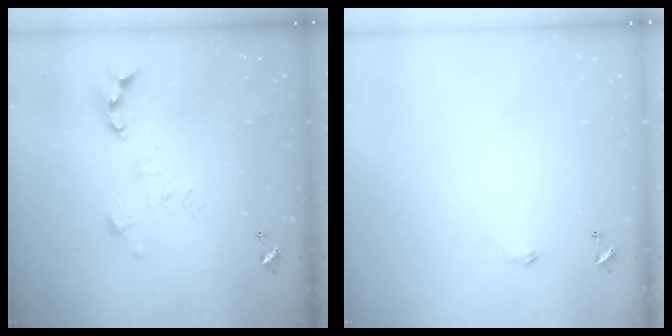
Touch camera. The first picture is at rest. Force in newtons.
{"total": 1.8, "press": 1.8, "slide": 0.3}